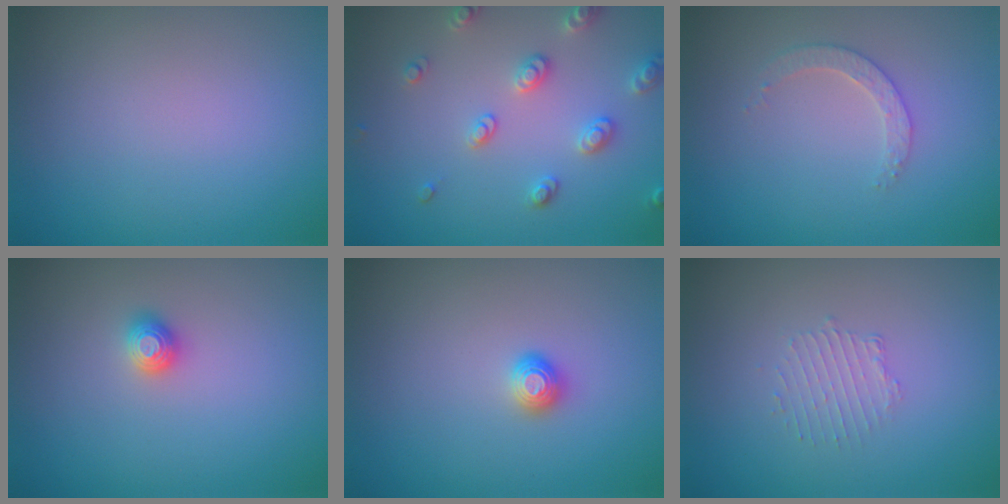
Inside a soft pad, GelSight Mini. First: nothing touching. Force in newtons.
{"total": 2.9, "press": 2.9, "slide": 0.5}
{"total": 1.9, "press": 1.8, "slide": 0.6}
{"total": 1.2, "press": 1.2, "slide": 0.2}
{"total": 1.1, "press": 1.1, "slide": 0.1}
{"total": 1.3, "press": 0.7, "slide": 1.1}